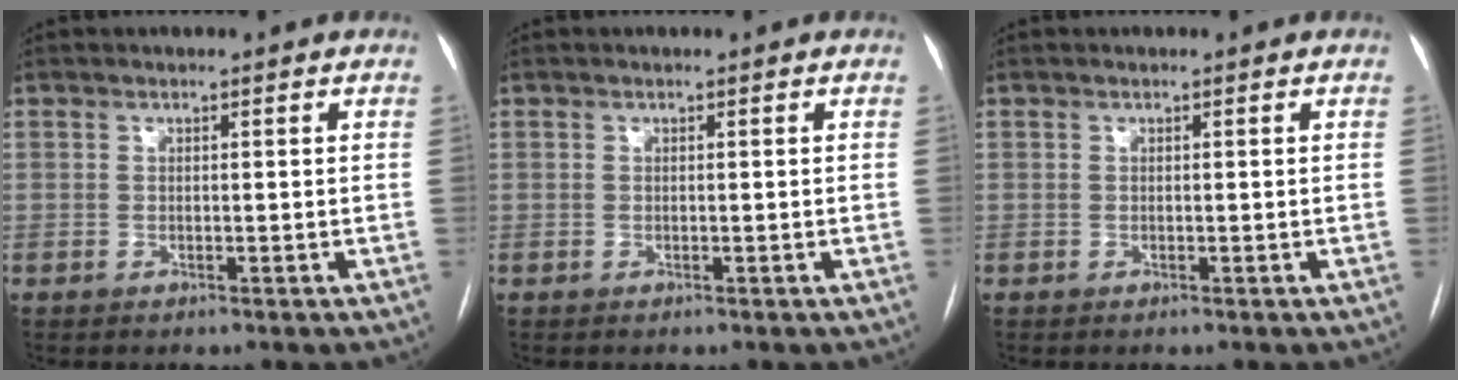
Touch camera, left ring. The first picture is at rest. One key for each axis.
{"total": 0.0}
{"total": 0.0}